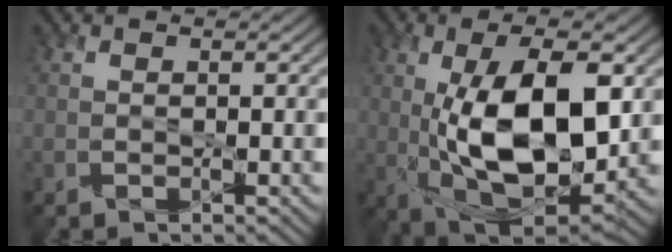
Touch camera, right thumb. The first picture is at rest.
{"total": 13.8, "force": [0.2, 6.3, 12.3], "torque": [-0.214, 0.000, 0.007]}